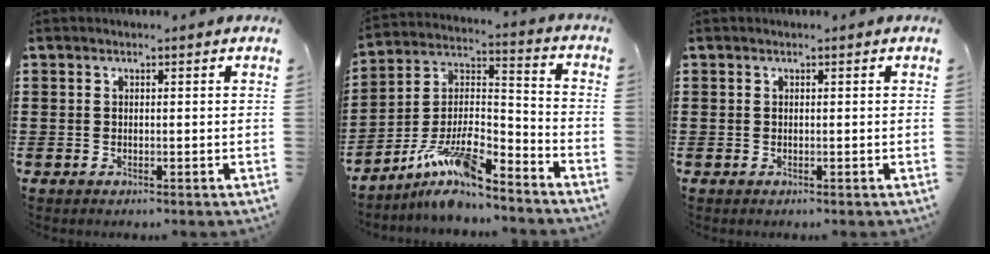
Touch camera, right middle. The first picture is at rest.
{"total": 10.4, "force": [-8.1, 2.1, 6.2], "torque": [-0.139, -0.001, -0.165]}
{"total": 0.0}